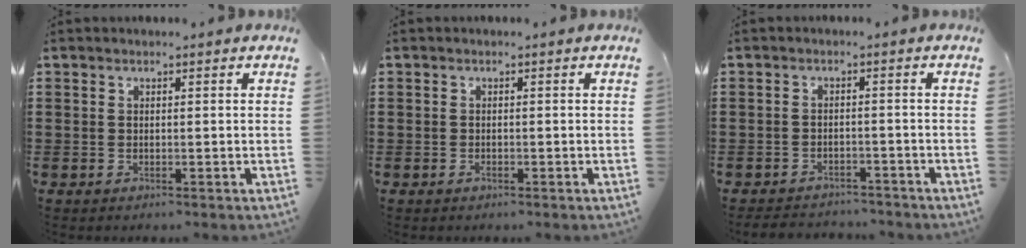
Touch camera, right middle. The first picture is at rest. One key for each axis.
{"total": 0.7, "fx": -0.5, "fy": 0.4, "fz": 0.3, "tx": -0.005, "ty": 0.000, "tz": -0.011}
{"total": 2.7, "fx": -2.6, "fy": 0.4, "fz": -0.1, "tx": -0.005, "ty": 0.000, "tz": -0.057}